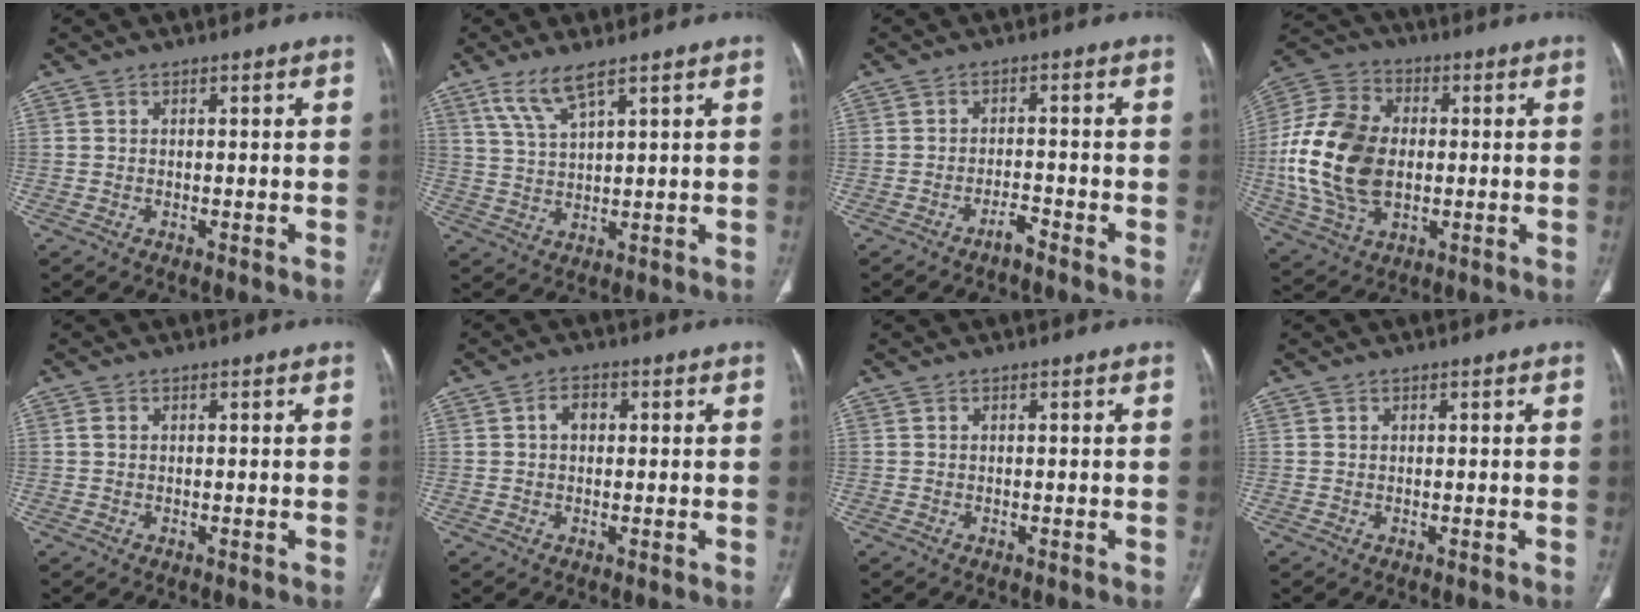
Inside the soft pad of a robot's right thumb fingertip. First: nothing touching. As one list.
[{"total": 6.4, "force": [4.3, 1.4, 4.6], "torque": [-0.100, -0.016, 0.095]}, {"total": 2.2, "force": [-1.9, 0.2, 1.1], "torque": [-0.024, 0.012, -0.033]}, {"total": 19.0, "force": [-0.7, 12.8, 14.1], "torque": [-0.282, 0.010, -0.007]}, {"total": 0.6, "force": [0.0, 0.3, 0.6], "torque": [-0.015, -0.001, 0.000]}, {"total": 2.6, "force": [0.4, 1.8, 1.8], "torque": [-0.026, 0.010, 0.003]}, {"total": 0.0}, {"total": 0.0}]